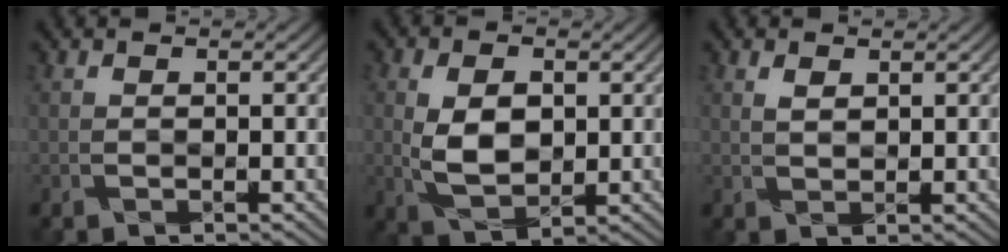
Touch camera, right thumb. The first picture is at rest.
{"total": 5.7, "force": [0.4, 3.6, 4.4], "torque": [-0.099, -0.006, 0.013]}
{"total": 1.0, "force": [0.9, 0.3, 0.2], "torque": [-0.009, -0.004, 0.023]}